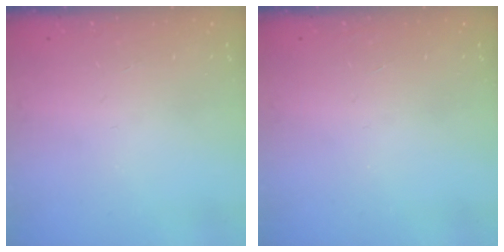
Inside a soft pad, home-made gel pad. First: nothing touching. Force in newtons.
{"total": 0.0}